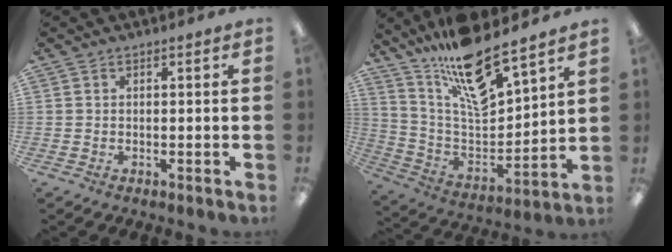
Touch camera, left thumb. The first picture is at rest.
{"total": 17.5, "force": [13.7, 4.4, 10.0], "torque": [-0.183, -0.100, 0.236]}